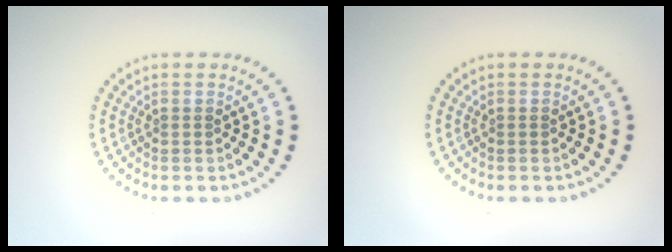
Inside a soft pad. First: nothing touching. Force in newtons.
{"total": 0.0}